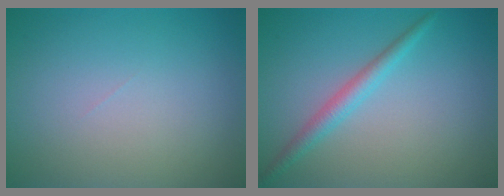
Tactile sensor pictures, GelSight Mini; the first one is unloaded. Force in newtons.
{"total": 2.1, "press": 2.1, "slide": 0.1}